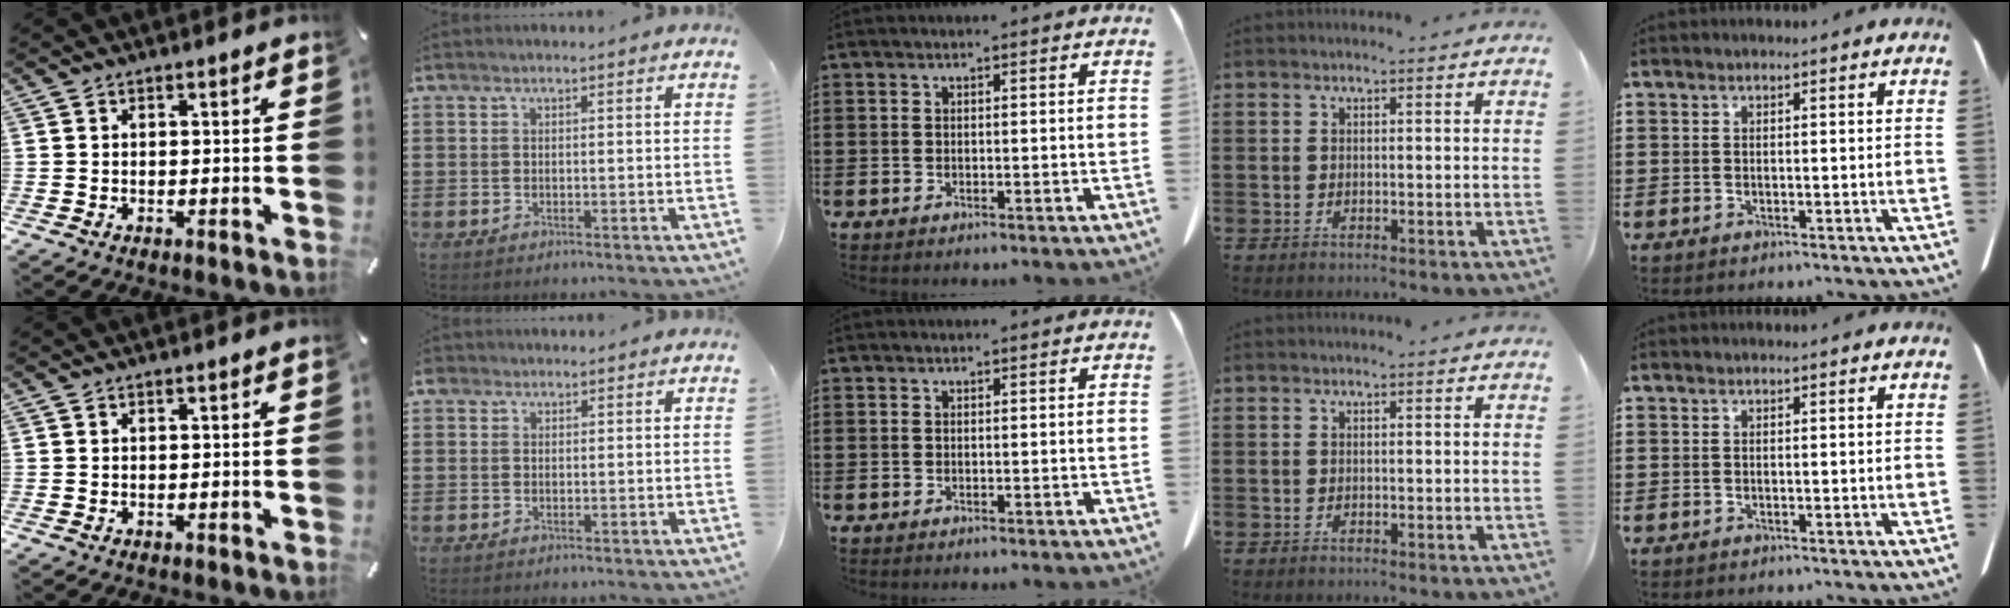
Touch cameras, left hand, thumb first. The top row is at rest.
{"index": {"total": 0.8, "force": [0.5, 0.6, 0.1], "torque": [-0.004, 0.004, 0.010]}}